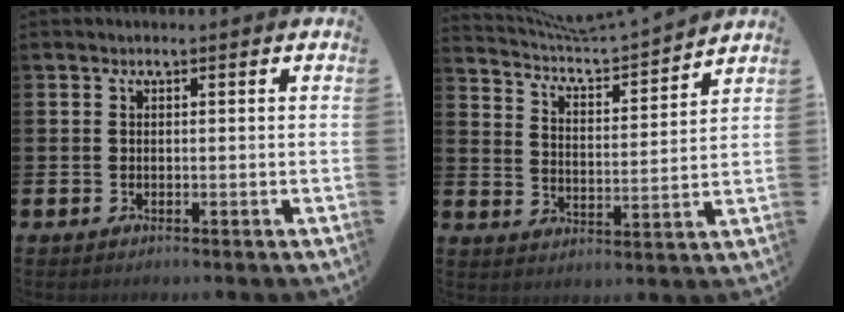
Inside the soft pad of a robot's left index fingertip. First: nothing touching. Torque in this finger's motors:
{"motor_torque": [-0.10, -0.19, -0.01, 0.07]}